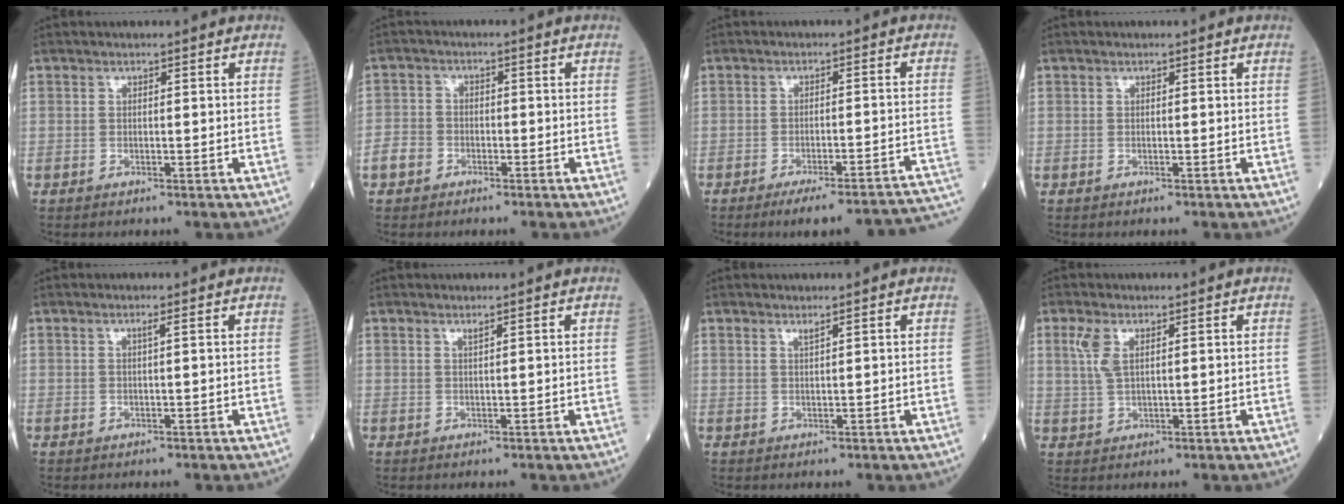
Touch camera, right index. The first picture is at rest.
{"total": 3.3, "force": [-1.8, 2.5, 1.0], "torque": [-0.024, 0.010, -0.039]}
{"total": 16.4, "force": [-15.1, 0.3, 6.4], "torque": [-0.014, 0.012, -0.183]}
{"total": 0.0}
{"total": 0.6, "force": [0.2, -0.2, 0.5], "torque": [-0.014, -0.002, 0.007]}
{"total": 0.7, "force": [0.6, -0.1, 0.3], "torque": [-0.011, -0.006, 0.013]}
{"total": 0.9, "force": [0.8, -0.2, 0.4], "torque": [-0.011, -0.006, 0.015]}
{"total": 3.5, "force": [1.6, 1.3, 2.9], "torque": [-0.073, 0.009, 0.040]}